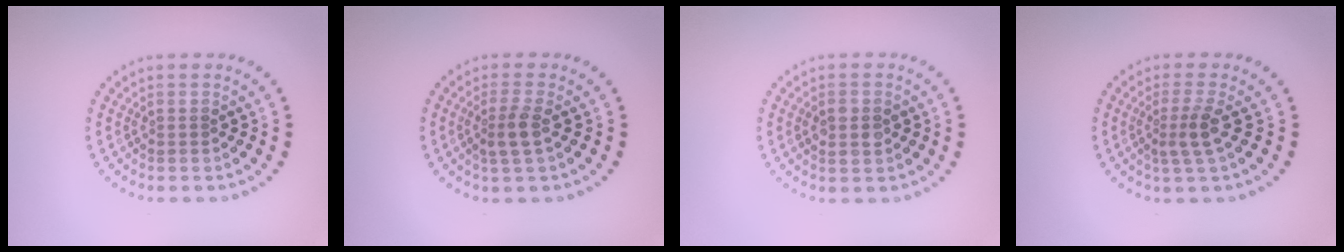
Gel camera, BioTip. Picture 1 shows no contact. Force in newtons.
{"total": 2.2, "press": 1.9, "slide": 1.2}
{"total": 1.8, "press": 1.8, "slide": 0.3}
{"total": 2.3, "press": 1.7, "slide": 1.5}